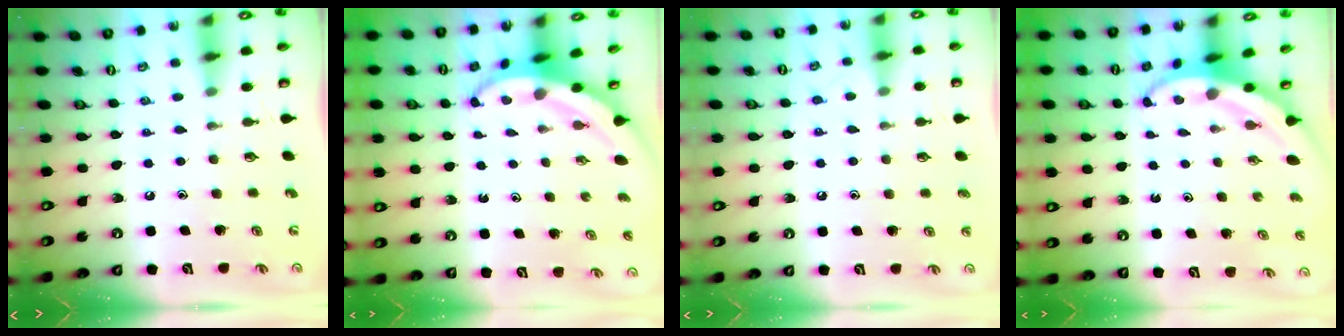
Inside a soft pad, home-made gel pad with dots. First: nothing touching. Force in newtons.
{"total": 3.9, "press": 3.9, "slide": 0.5}
{"total": 4.6, "press": 4.5, "slide": 0.5}
{"total": 3.7, "press": 3.7, "slide": 0.5}